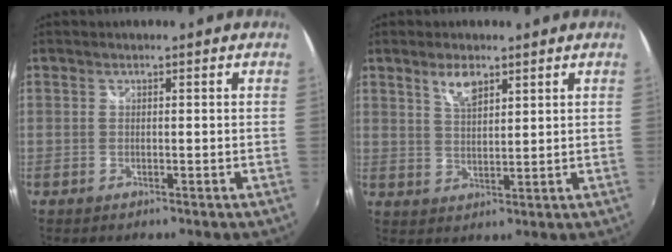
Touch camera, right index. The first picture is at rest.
{"total": 4.7, "force": [3.0, 1.8, 3.1], "torque": [-0.054, 0.002, 0.055]}